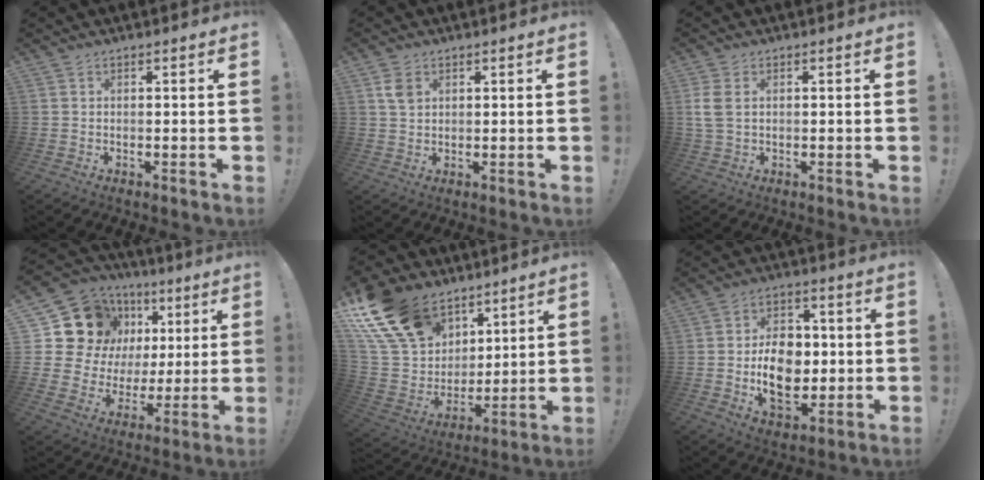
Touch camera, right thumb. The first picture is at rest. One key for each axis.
{"total": 4.0, "fx": 1.7, "fy": 2.7, "fz": 2.3, "tx": -0.027, "ty": -0.004, "tz": 0.029}
{"total": 4.4, "fx": 0.7, "fy": 2.6, "fz": 3.4, "tx": -0.077, "ty": 0.005, "tz": 0.012}
{"total": 17.5, "fx": 7.5, "fy": 13.7, "fz": 7.9, "tx": -0.113, "ty": -0.052, "tz": 0.168}
{"total": 21.1, "fx": 12.6, "fy": 14.5, "fz": 8.6, "tx": -0.171, "ty": -0.069, "tz": 0.265}
{"total": 14.1, "fx": -1.1, "fy": 10.1, "fz": 9.7, "tx": -0.165, "ty": 0.002, "tz": -0.018}